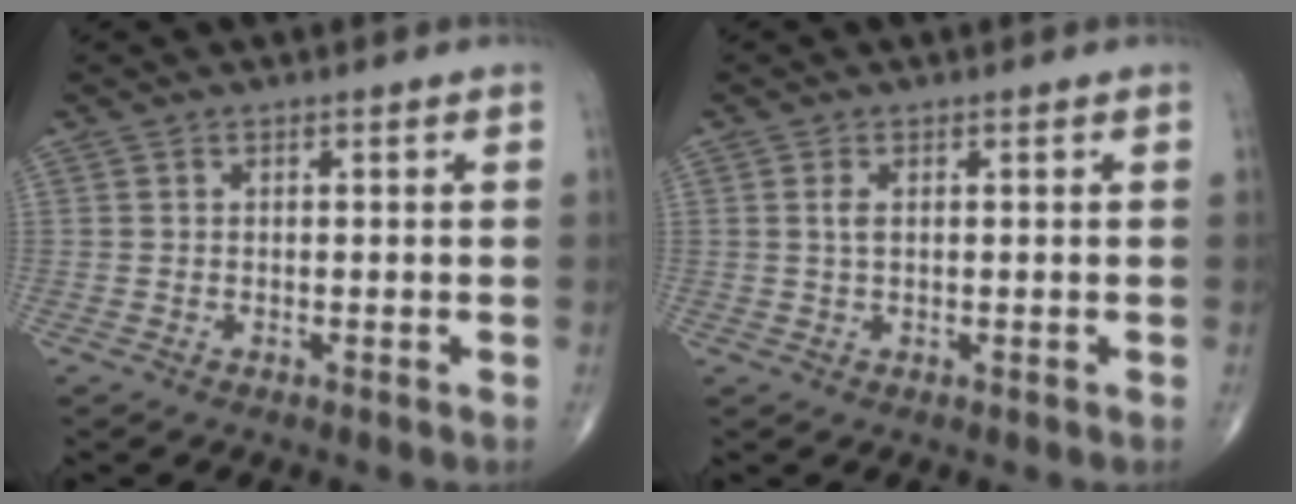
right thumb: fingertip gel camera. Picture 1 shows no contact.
{"total": 1.6, "force": [0.4, 0.8, 1.4], "torque": [-0.031, 0.004, 0.010]}